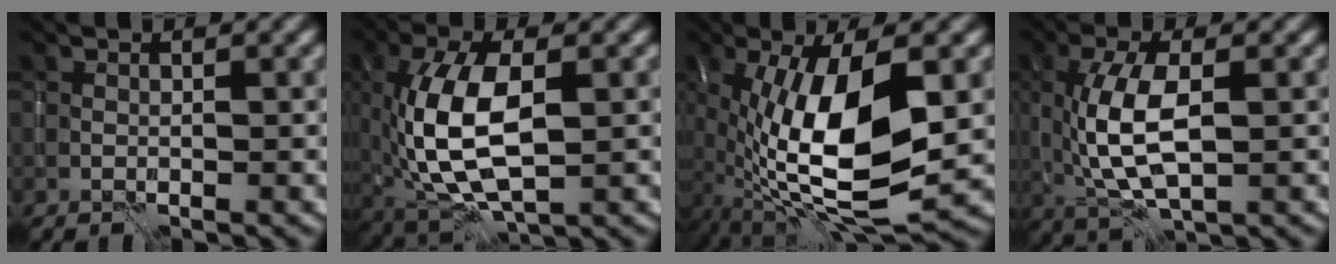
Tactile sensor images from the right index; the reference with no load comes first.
{"total": 9.4, "force": [-0.4, 4.6, 8.3], "torque": [-0.178, 0.000, -0.005]}
{"total": 13.4, "force": [-0.8, 4.9, 12.4], "torque": [-0.229, -0.001, -0.020]}
{"total": 7.1, "force": [0.1, 2.9, 6.4], "torque": [-0.141, 0.000, 0.003]}